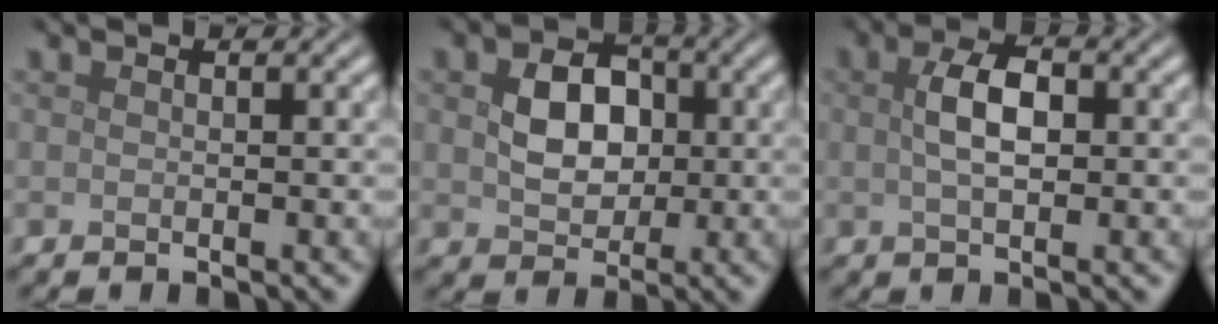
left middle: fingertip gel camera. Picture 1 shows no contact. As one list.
[{"total": 4.6, "force": [0.5, 3.5, 3.0], "torque": [-0.063, 0.000, 0.004]}, {"total": 3.5, "force": [0.4, 1.7, 3.1], "torque": [-0.063, 0.005, 0.005]}]